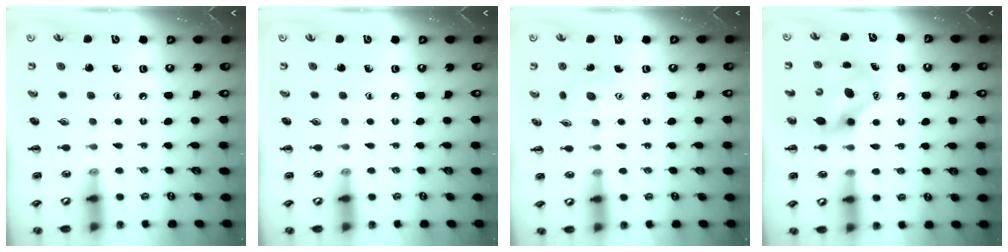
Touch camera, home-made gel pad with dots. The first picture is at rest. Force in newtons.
{"total": 0.0}
{"total": 3.2, "press": 3.1, "slide": 0.8}
{"total": 7.4, "press": 7.2, "slide": 1.5}